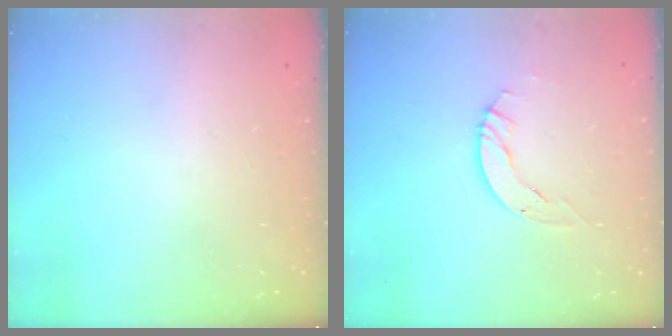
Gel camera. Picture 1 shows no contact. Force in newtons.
{"total": 4.9, "press": 4.9, "slide": 0.5}